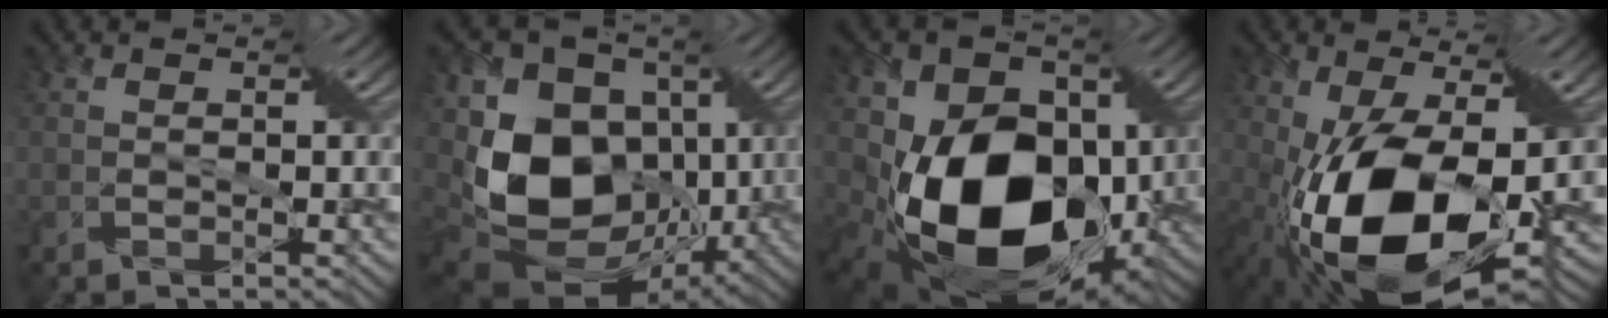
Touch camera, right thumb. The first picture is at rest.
{"total": 15.1, "force": [-0.9, 11.4, 9.8], "torque": [-0.215, -0.015, -0.013]}
{"total": 15.6, "force": [-1.8, 11.1, 10.7], "torque": [-0.212, -0.046, -0.019]}
{"total": 14.7, "force": [-2.9, 7.3, 12.4], "torque": [-0.244, -0.024, -0.047]}